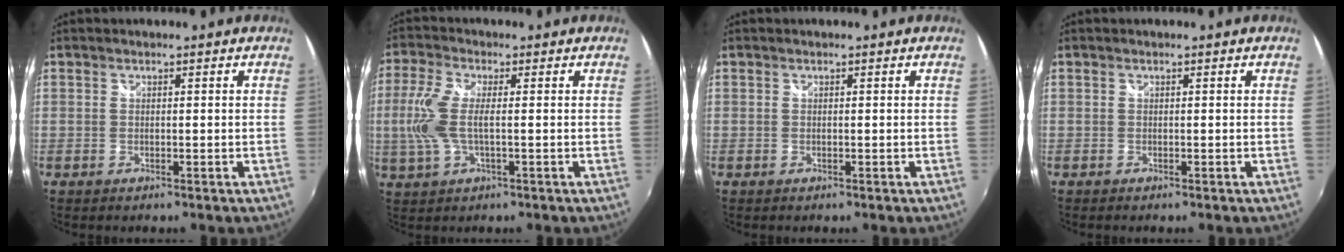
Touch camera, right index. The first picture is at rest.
{"total": 8.3, "force": [-0.2, 2.8, 7.8], "torque": [-0.176, 0.001, -0.001]}
{"total": 0.0}
{"total": 0.0}